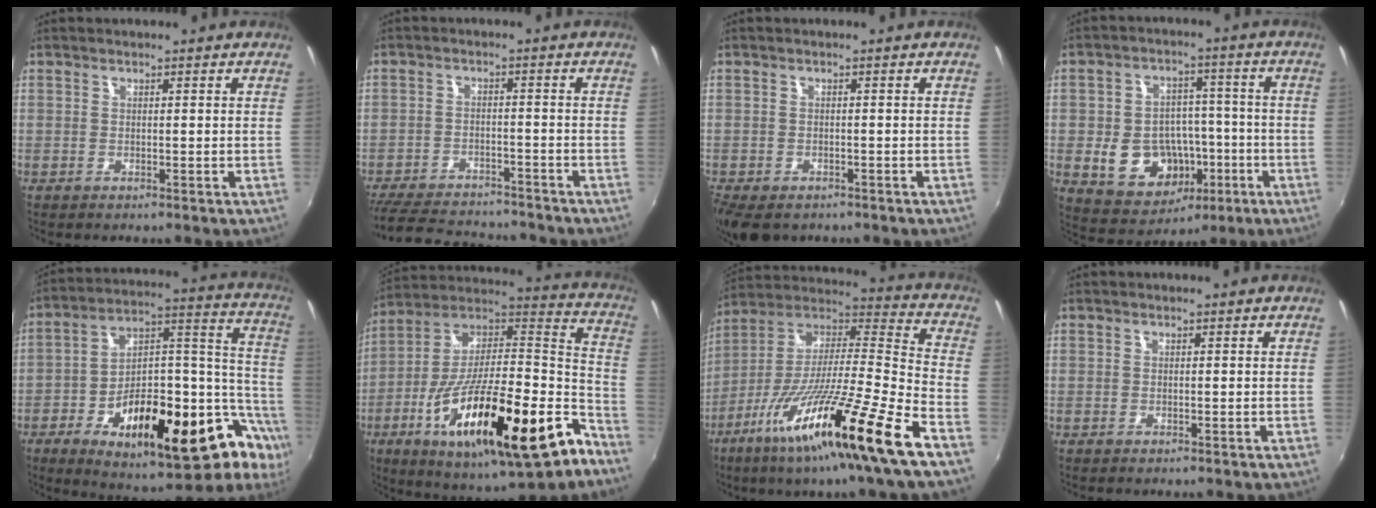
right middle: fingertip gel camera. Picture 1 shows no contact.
{"total": 15.3, "force": [-13.5, 4.9, 5.4], "torque": [-0.136, 0.000, -0.201]}
{"total": 8.1, "force": [-5.6, 4.2, 4.2], "torque": [-0.105, -0.033, -0.094]}
{"total": 13.8, "force": [-4.4, 10.7, 7.6], "torque": [-0.168, 0.014, -0.047]}
{"total": 29.1, "force": [-13.7, 11.6, 22.9], "torque": [-0.329, 0.021, -0.203]}
{"total": 32.1, "force": [-15.3, 9.5, 26.6], "torque": [-0.418, -0.018, -0.245]}
{"total": 25.3, "force": [-14.2, -0.4, 21.0], "torque": [-0.344, -0.045, -0.251]}
{"total": 0.0}